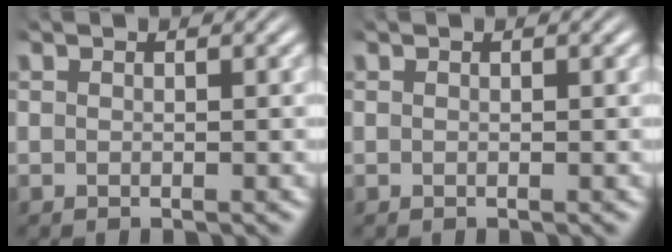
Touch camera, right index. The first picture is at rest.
{"total": 0.0}